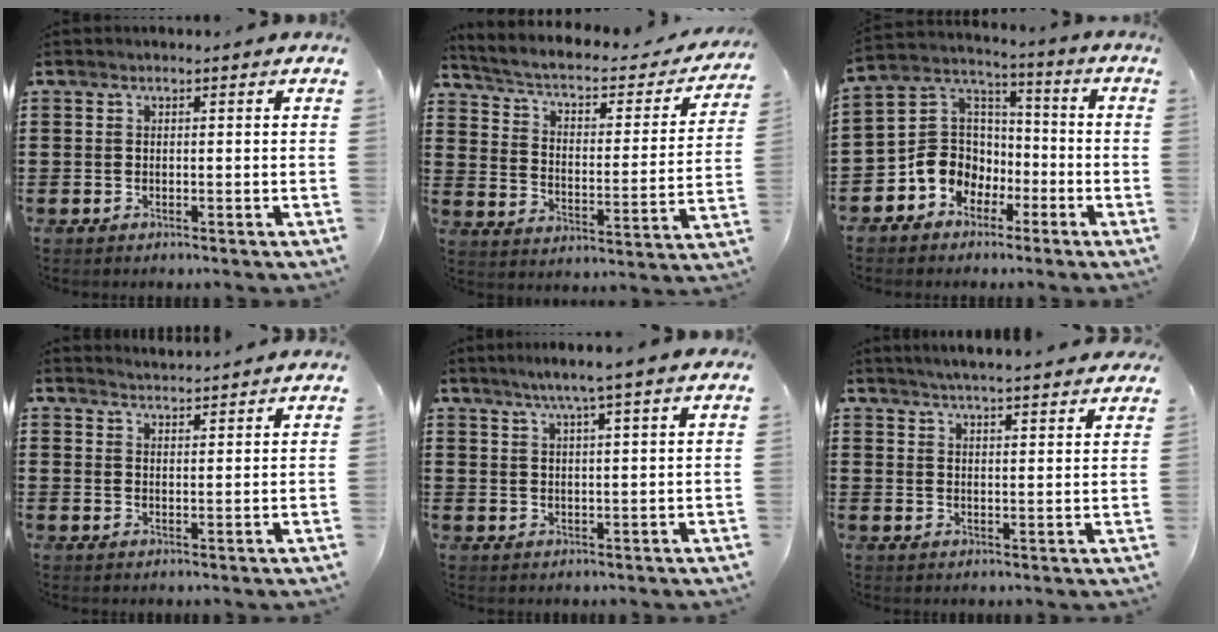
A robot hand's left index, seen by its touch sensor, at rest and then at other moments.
{"total": 3.6, "force": [2.4, 1.3, 2.4], "torque": [-0.061, -0.022, 0.031]}
{"total": 7.9, "force": [-3.3, 7.1, 1.2], "torque": [-0.066, 0.005, -0.067]}
{"total": 2.8, "force": [2.8, -0.4, -0.1], "torque": [-0.006, -0.011, 0.052]}
{"total": 4.2, "force": [3.1, -0.6, 2.7], "torque": [-0.060, -0.006, 0.052]}
{"total": 4.0, "force": [3.9, -0.5, 0.9], "torque": [-0.031, -0.018, 0.068]}